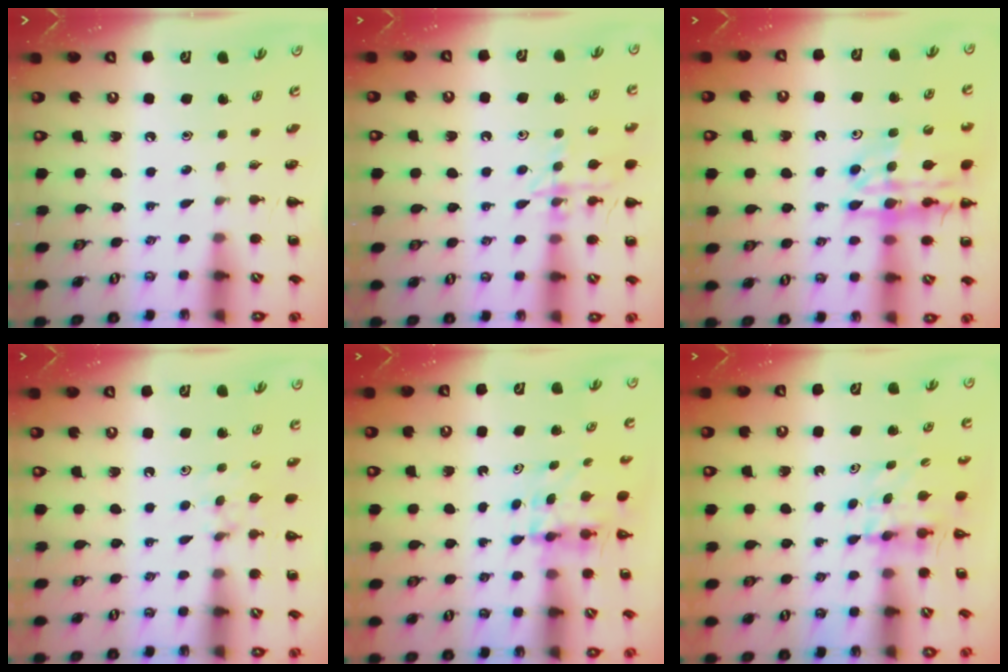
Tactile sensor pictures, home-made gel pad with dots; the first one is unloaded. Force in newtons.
{"total": 14.4, "press": 14.4, "slide": 1.3}
{"total": 19.7, "press": 19.5, "slide": 2.9}
{"total": 5.8, "press": 5.5, "slide": 1.8}
{"total": 3.9, "press": 3.9, "slide": 0.3}
{"total": 4.0, "press": 4.0, "slide": 0.1}